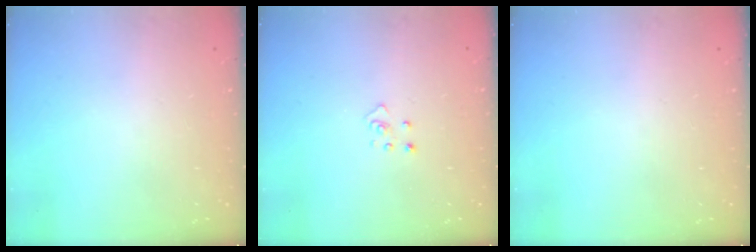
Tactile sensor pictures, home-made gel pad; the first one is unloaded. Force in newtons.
{"total": 2.5, "press": 2.4, "slide": 0.3}
{"total": 0.0}